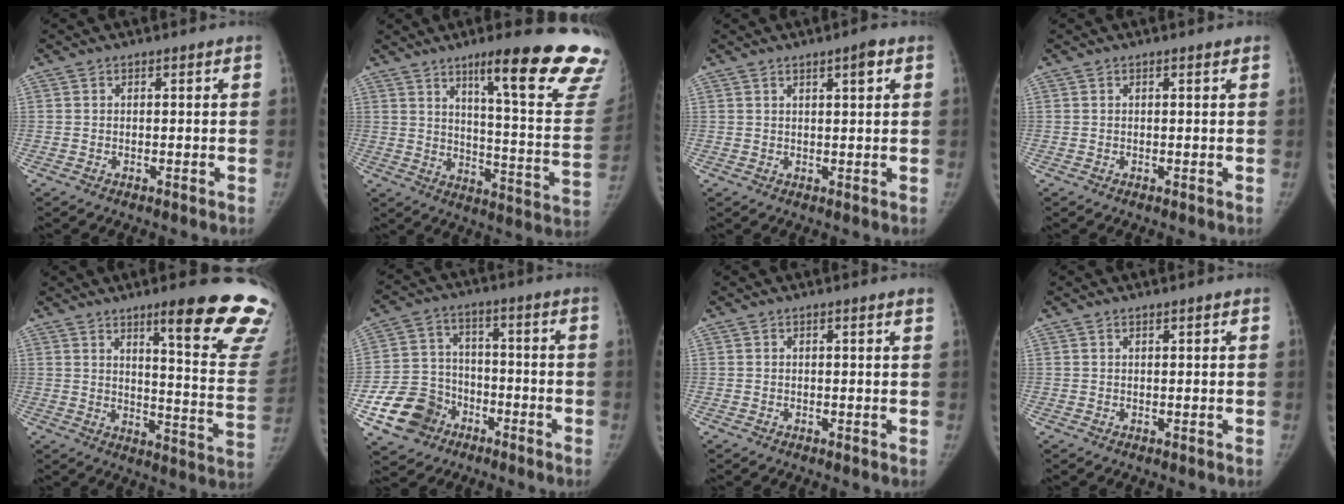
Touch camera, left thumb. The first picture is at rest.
{"total": 26.3, "force": [17.8, 3.7, 19.0], "torque": [-0.203, -0.107, 0.239]}
{"total": 2.6, "force": [1.4, 0.5, 2.1], "torque": [-0.022, -0.005, 0.021]}
{"total": 0.7, "force": [0.4, 0.0, 0.5], "torque": [-0.009, 0.002, 0.005]}
{"total": 22.1, "force": [15.4, 2.9, 15.5], "torque": [-0.164, -0.104, 0.197]}
{"total": 11.8, "force": [-5.8, 9.7, 3.6], "torque": [-0.039, 0.045, -0.101]}
{"total": 1.4, "force": [1.0, -0.1, 1.0], "torque": [-0.013, 0.001, 0.012]}
{"total": 0.6, "force": [0.5, 0.1, 0.3], "torque": [0.001, -0.002, 0.011]}